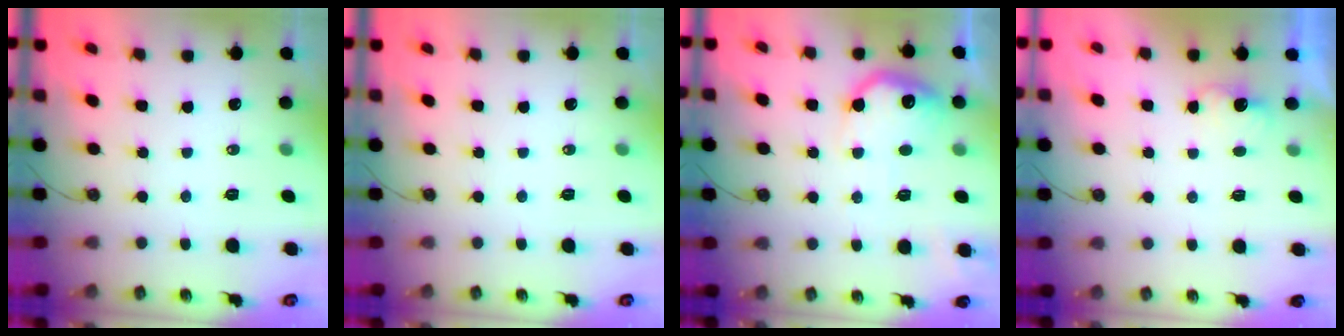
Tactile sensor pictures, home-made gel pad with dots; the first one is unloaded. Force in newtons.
{"total": 0.0}
{"total": 14.9, "press": 14.9, "slide": 0.8}
{"total": 2.2, "press": 2.1, "slide": 0.8}